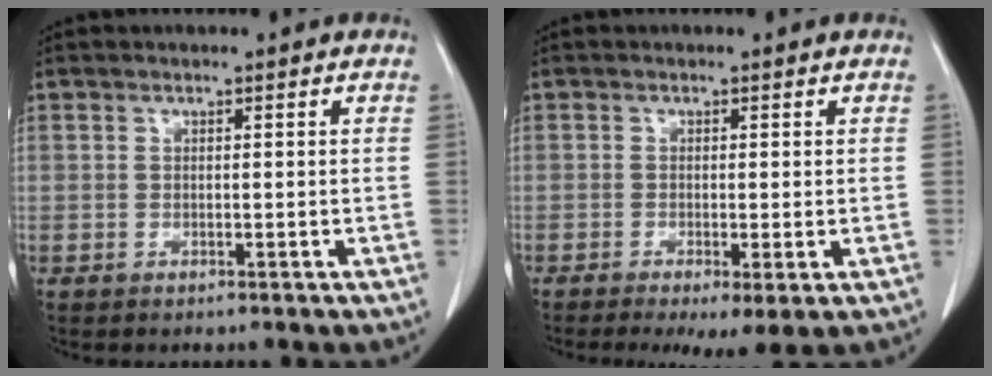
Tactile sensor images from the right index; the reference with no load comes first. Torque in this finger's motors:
{"motor_torque": [0.89, -0.84, 0.31, 0.09]}